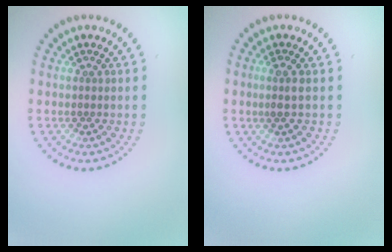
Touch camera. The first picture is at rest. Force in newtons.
{"total": 1.3, "press": 1.1, "slide": 0.7}